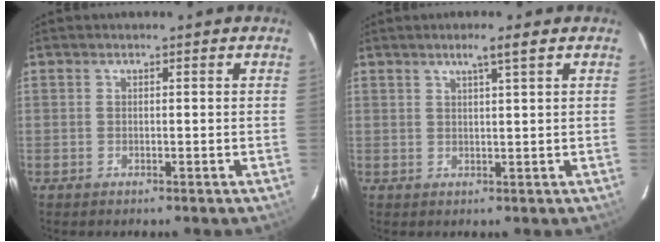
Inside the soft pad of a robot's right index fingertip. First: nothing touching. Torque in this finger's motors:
{"motor_torque": [-0.01, 0.01, 0.10, 0.04]}